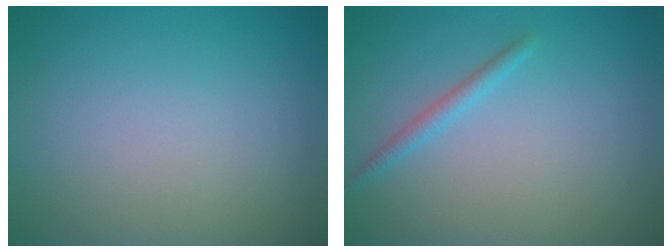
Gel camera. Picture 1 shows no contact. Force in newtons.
{"total": 1.3, "press": 1.2, "slide": 0.1}